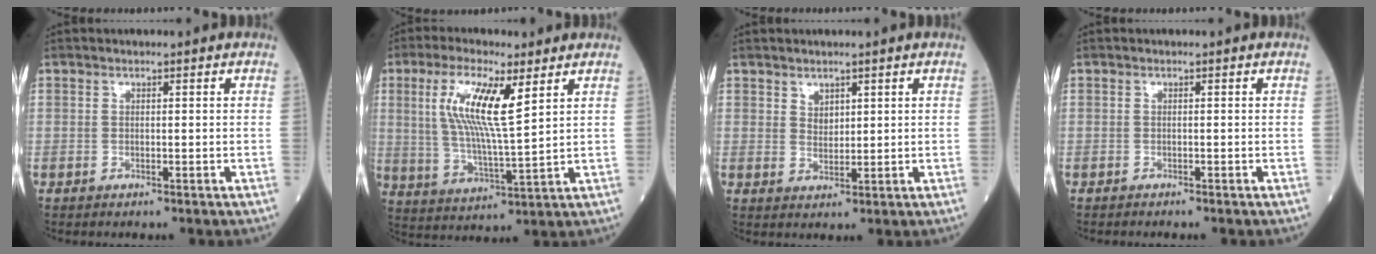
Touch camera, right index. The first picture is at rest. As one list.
[{"total": 11.2, "force": [4.3, 1.4, 10.3], "torque": [-0.212, 0.003, 0.083]}, {"total": 2.0, "force": [1.4, 1.2, 0.9], "torque": [-0.016, -0.003, 0.032]}, {"total": 0.8, "force": [-0.8, -0.1, 0.4], "torque": [-0.002, 0.001, -0.009]}]